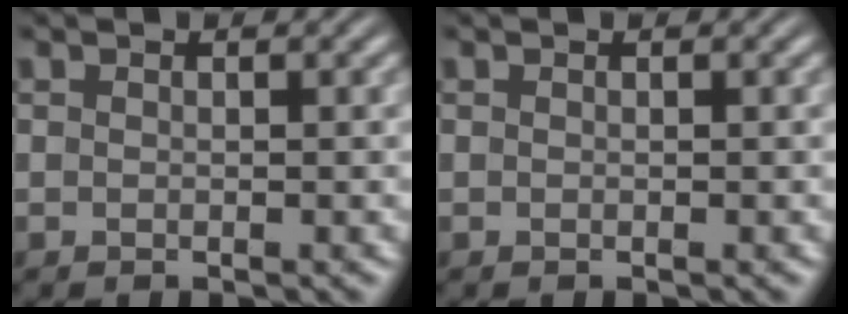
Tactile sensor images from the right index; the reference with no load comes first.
{"total": 0.0}